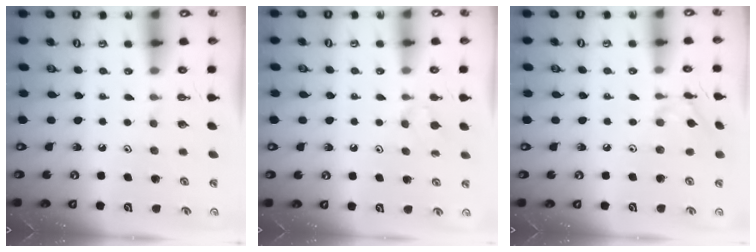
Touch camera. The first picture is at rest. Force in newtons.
{"total": 3.5, "press": 3.5, "slide": 0.6}
{"total": 6.6, "press": 6.6, "slide": 0.4}